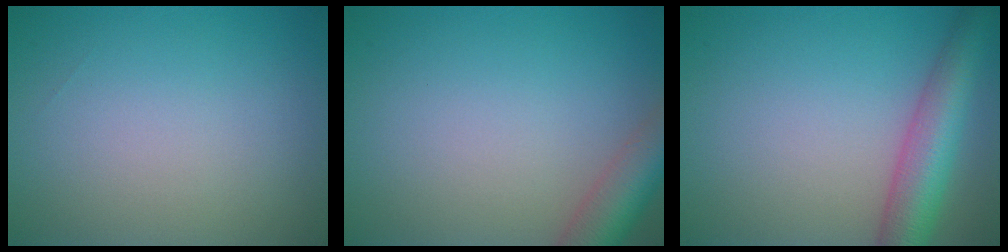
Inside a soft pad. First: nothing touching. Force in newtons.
{"total": 4.9, "press": 4.8, "slide": 0.4}
{"total": 6.2, "press": 6.2, "slide": 0.2}